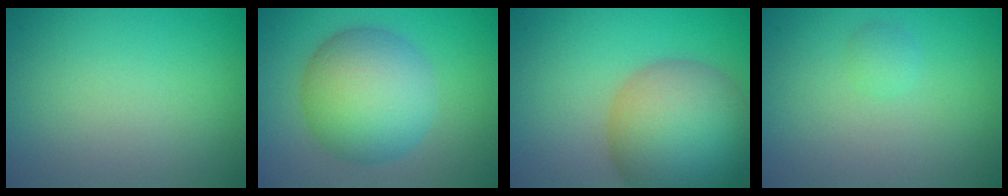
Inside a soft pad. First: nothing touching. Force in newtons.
{"total": 8.7, "press": 8.7, "slide": 0.3}
{"total": 11.9, "press": 11.9, "slide": 0.6}
{"total": 0.8, "press": 0.8, "slide": 0.1}